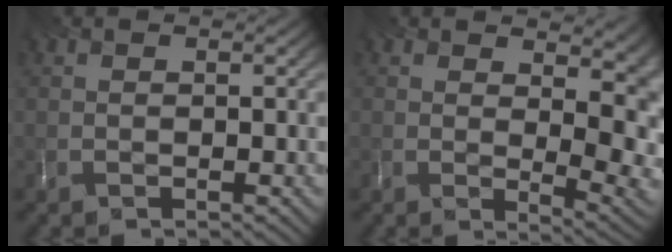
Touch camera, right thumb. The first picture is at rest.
{"total": 10.6, "force": [3.3, 4.4, 9.1], "torque": [-0.106, 0.006, 0.062]}